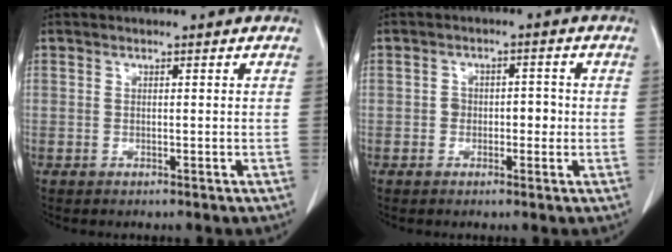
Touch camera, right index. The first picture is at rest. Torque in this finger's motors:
{"motor_torque": [0.28, -0.22, 0.00, 0.04]}